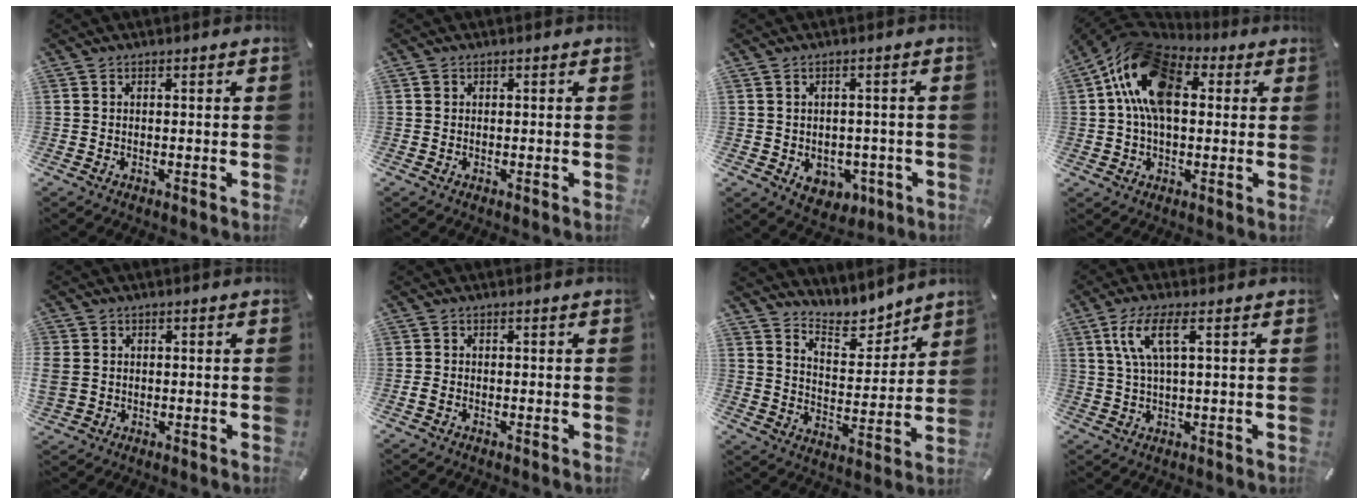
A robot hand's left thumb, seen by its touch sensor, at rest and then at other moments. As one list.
[{"total": 0.6, "force": [0.1, 0.6, 0.1], "torque": [-0.001, 0.004, 0.002]}, {"total": 5.3, "force": [-1.2, 4.5, 2.5], "torque": [-0.020, 0.004, -0.019]}, {"total": 17.1, "force": [4.1, 11.1, 12.4], "torque": [-0.235, 0.013, 0.073]}, {"total": 4.0, "force": [0.3, 3.6, 1.6], "torque": [-0.044, 0.003, 0.006]}, {"total": 1.1, "force": [-0.6, 0.6, 0.7], "torque": [-0.012, 0.001, -0.012]}, {"total": 8.6, "force": [7.7, 3.7, 0.4], "torque": [-0.014, -0.079, 0.140]}, {"total": 8.0, "force": [2.9, 2.2, 7.2], "torque": [-0.153, 0.001, 0.047]}]